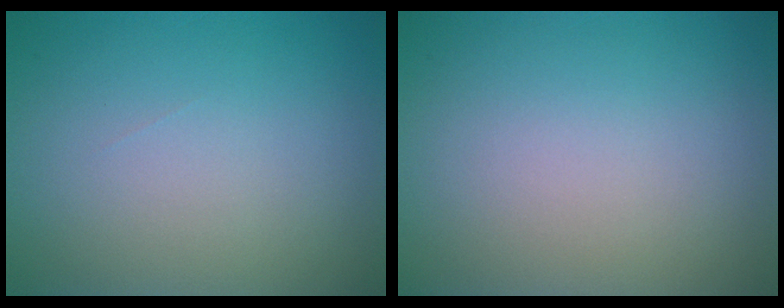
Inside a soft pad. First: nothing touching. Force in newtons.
{"total": 0.0}